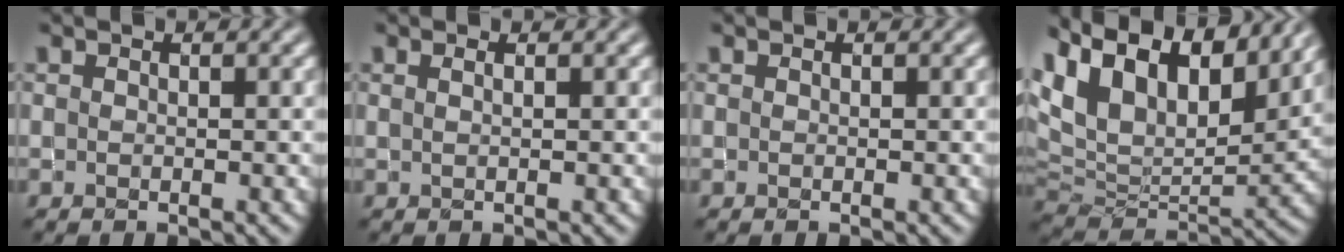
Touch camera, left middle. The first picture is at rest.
{"total": 1.0, "force": [0.5, 0.4, 0.8], "torque": [-0.004, 0.002, 0.000]}
{"total": 0.0}
{"total": 14.8, "force": [9.0, 7.5, 9.1], "torque": [-0.180, 0.040, 0.150]}